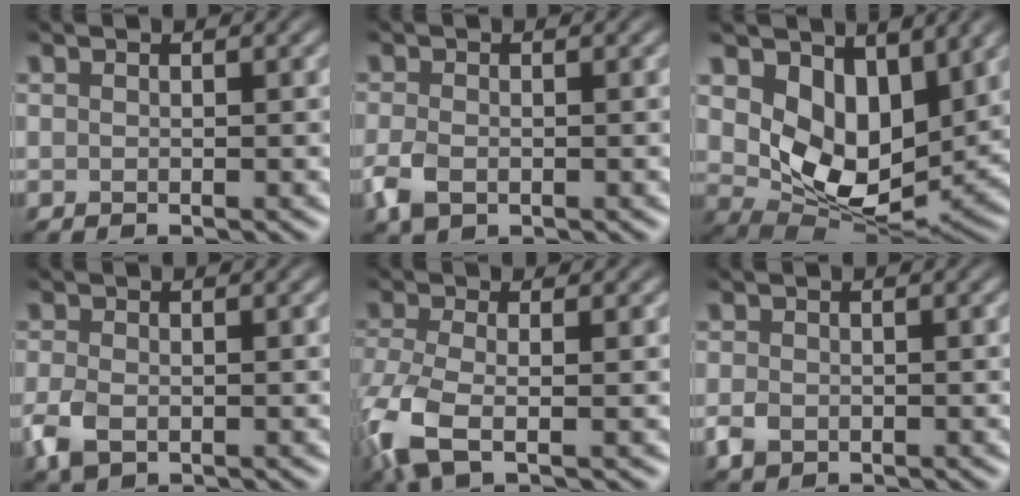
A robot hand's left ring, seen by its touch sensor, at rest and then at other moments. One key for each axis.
{"total": 2.4, "fx": -0.9, "fy": 1.5, "fz": 1.7, "tx": -0.040, "ty": -0.007, "tz": -0.020}
{"total": 7.6, "fx": 2.5, "fy": 5.1, "fz": 5.0, "tx": -0.092, "ty": -0.033, "tz": 0.048}
{"total": 2.8, "fx": -0.9, "fy": 1.7, "fz": 2.0, "tx": -0.050, "ty": -0.009, "tz": -0.020}
{"total": 5.1, "fx": -2.1, "fy": 1.8, "fz": 4.3, "tx": -0.108, "ty": -0.011, "tz": -0.052}
{"total": 1.5, "fx": -0.5, "fy": 1.1, "fz": 0.9, "tx": -0.018, "ty": -0.005, "tz": -0.010}